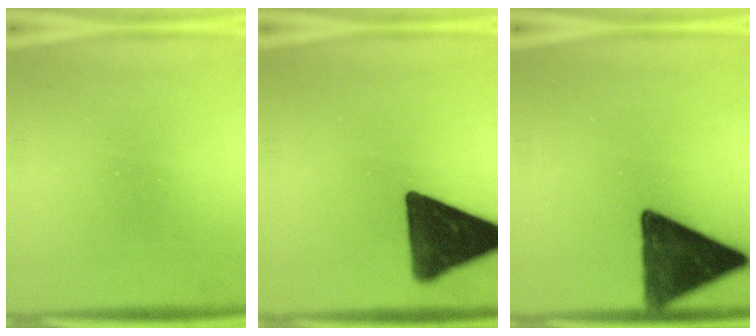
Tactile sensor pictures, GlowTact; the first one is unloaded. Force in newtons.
{"total": 16.7}
{"total": 13.6}